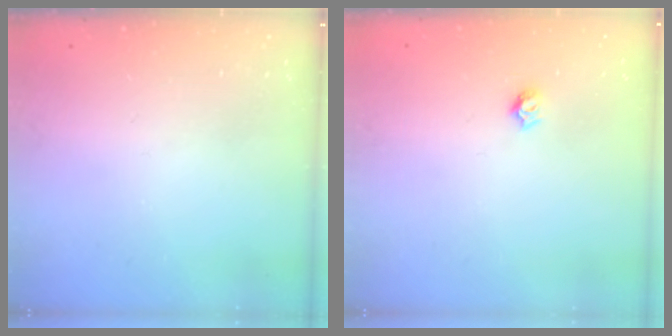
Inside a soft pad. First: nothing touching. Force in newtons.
{"total": 5.1, "press": 5.1, "slide": 0.4}